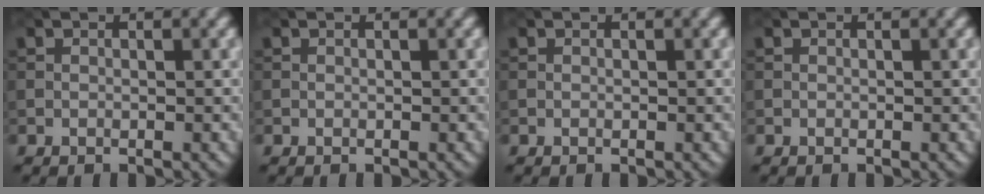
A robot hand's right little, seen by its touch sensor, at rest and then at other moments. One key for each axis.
{"total": 0.0}
{"total": 0.0}
{"total": 0.0}